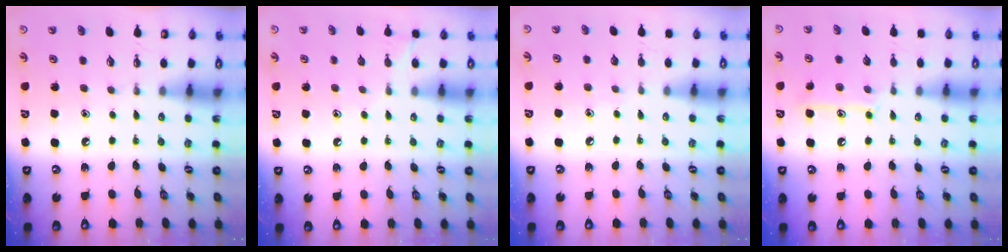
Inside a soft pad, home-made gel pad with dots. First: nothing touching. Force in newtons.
{"total": 5.7, "press": 5.7, "slide": 0.6}
{"total": 3.2, "press": 3.1, "slide": 0.4}
{"total": 10.8, "press": 10.8, "slide": 0.8}